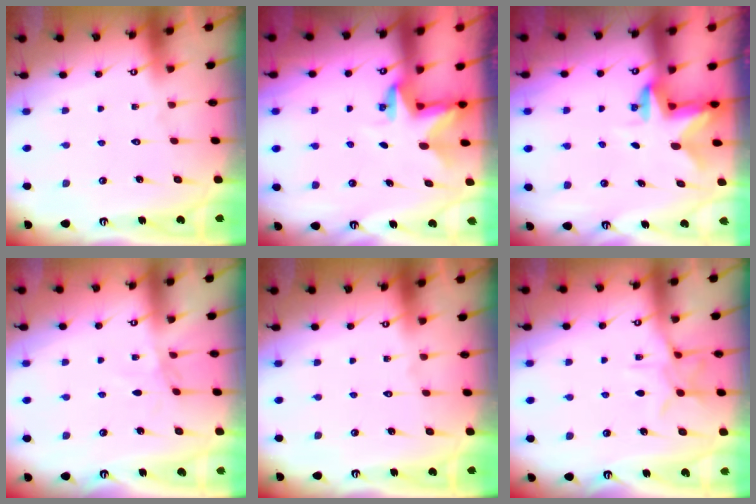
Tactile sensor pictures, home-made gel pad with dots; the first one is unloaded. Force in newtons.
{"total": 2.8, "press": 2.8, "slide": 0.2}
{"total": 2.5, "press": 2.4, "slide": 0.4}
{"total": 1.4, "press": 1.3, "slide": 0.3}
{"total": 0.0}
{"total": 8.9, "press": 8.9, "slide": 0.6}